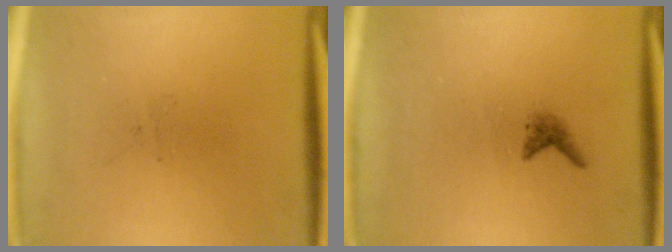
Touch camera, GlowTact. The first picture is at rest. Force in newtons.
{"total": 1.0}